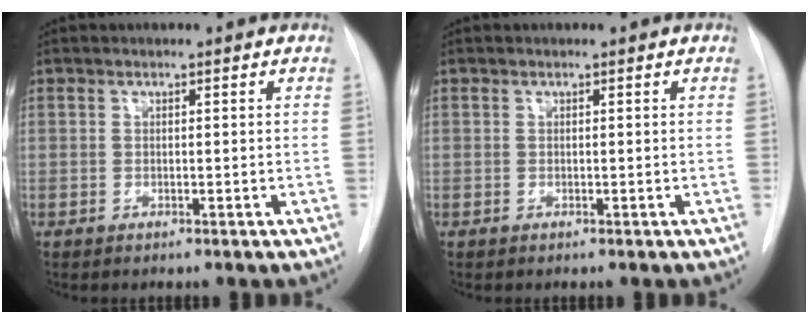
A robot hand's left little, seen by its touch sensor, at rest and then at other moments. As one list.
[{"total": 0.0}]